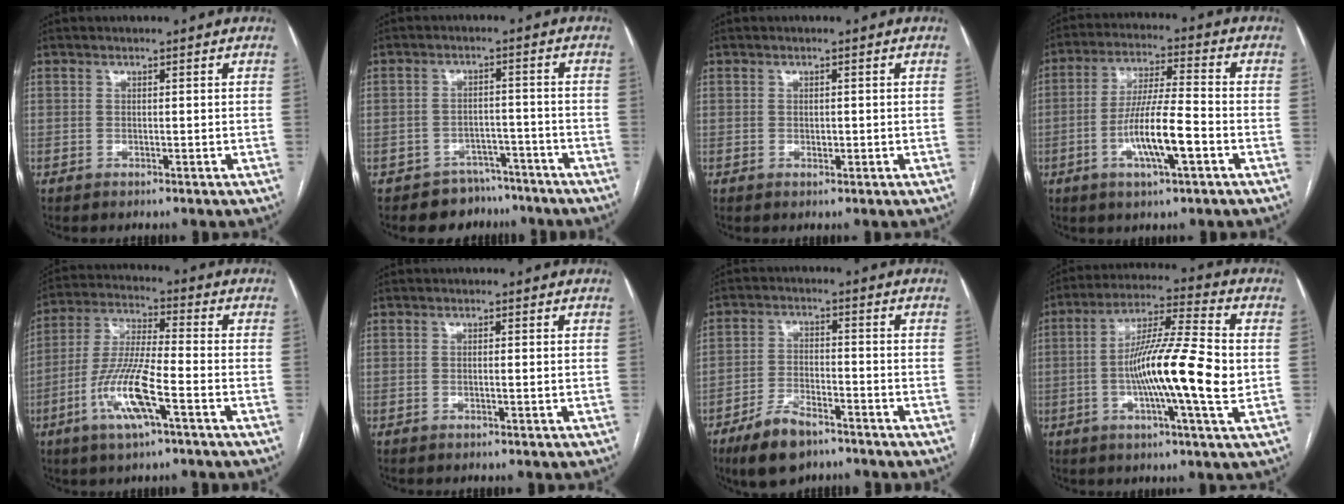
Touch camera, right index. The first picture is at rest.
{"total": 5.8, "force": [-4.6, 3.6, -0.3], "torque": [0.017, 0.027, -0.067]}
{"total": 0.9, "force": [0.0, 0.7, 0.6], "torque": [-0.008, 0.001, 0.002]}
{"total": 10.6, "force": [-3.5, 1.2, 9.9], "torque": [-0.187, -0.001, -0.063]}
{"total": 11.9, "force": [-4.7, 1.6, 10.8], "torque": [-0.222, -0.006, -0.091]}
{"total": 0.9, "force": [-0.1, 0.0, 0.9], "torque": [-0.017, 0.000, -0.001]}
{"total": 7.9, "force": [-5.7, 3.0, 4.6], "torque": [-0.095, -0.009, -0.102]}
{"total": 15.6, "force": [-1.4, 0.8, 15.5], "torque": [-0.266, 0.001, -0.033]}